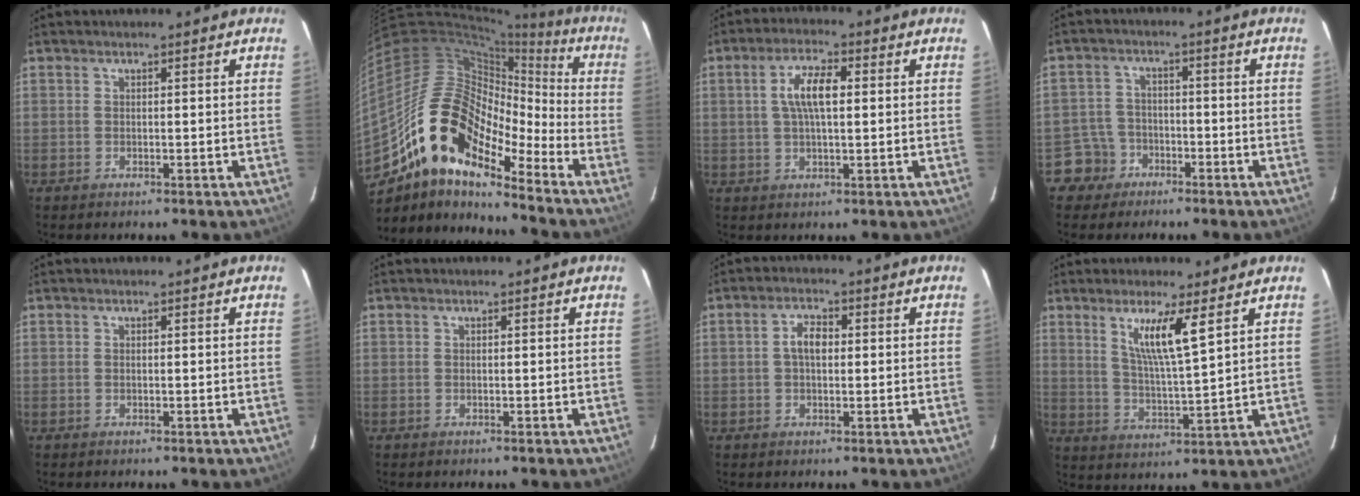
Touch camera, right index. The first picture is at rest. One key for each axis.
{"total": 18.5, "fx": -12.4, "fy": 8.2, "fz": 11.0, "tx": -0.194, "ty": -0.002, "tz": -0.247}
{"total": 6.8, "fx": 1.2, "fy": 2.4, "fz": 6.3, "tx": -0.119, "ty": 0.012, "tz": 0.023}
{"total": 5.5, "fx": -3.2, "fy": 4.4, "fz": -0.2, "tx": -0.008, "ty": 0.023, "tz": -0.062}
{"total": 0.0}
{"total": 0.0}
{"total": 3.8, "fx": 0.3, "fy": 2.1, "fz": 3.2, "tx": -0.060, "ty": 0.012, "tz": 0.005}
{"total": 8.3, "fx": 4.5, "fy": 0.0, "fz": 7.0, "tx": -0.126, "ty": -0.010, "tz": 0.083}